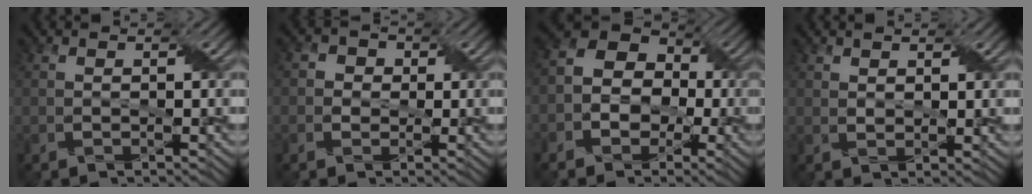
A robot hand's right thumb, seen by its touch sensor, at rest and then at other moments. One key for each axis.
{"total": 2.4, "fx": 0.0, "fy": 2.3, "fz": 0.5, "tx": -0.010, "ty": 0.006, "tz": -0.012}
{"total": 8.8, "fx": -1.5, "fy": 7.1, "fz": 5.0, "tx": -0.075, "ty": 0.003, "tz": -0.047}
{"total": 1.8, "fx": 1.4, "fy": 0.8, "fz": 0.9, "tx": -0.019, "ty": -0.001, "tz": 0.032}